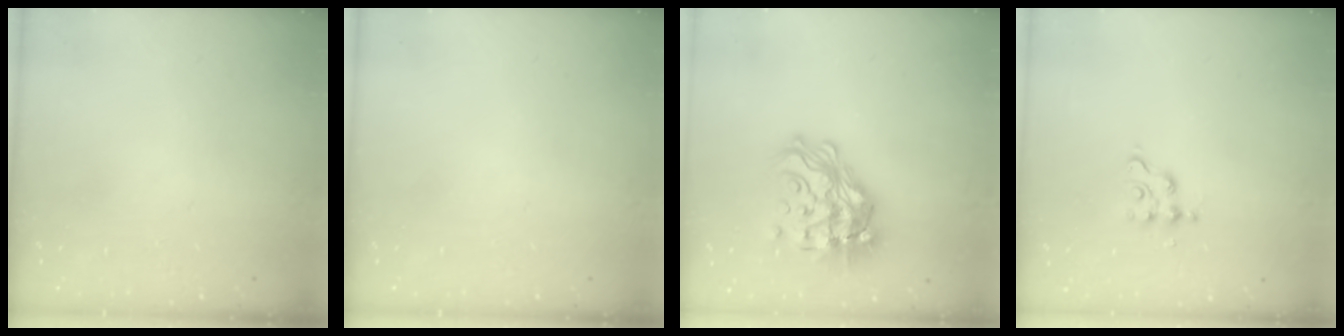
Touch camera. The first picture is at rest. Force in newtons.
{"total": 0.0}
{"total": 22.3, "press": 22.2, "slide": 1.4}
{"total": 3.3, "press": 3.3, "slide": 0.2}